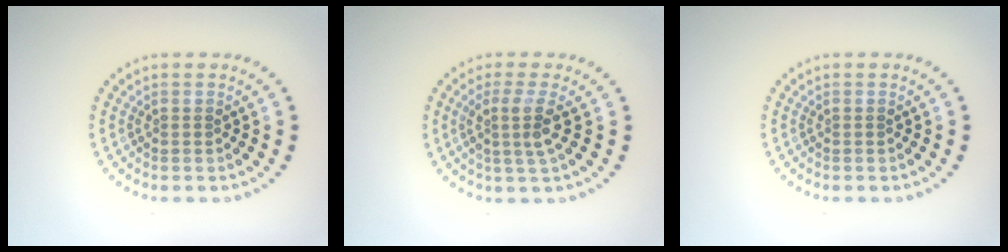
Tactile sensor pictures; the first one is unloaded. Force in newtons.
{"total": 2.7, "press": 2.0, "slide": 1.8}
{"total": 0.0}